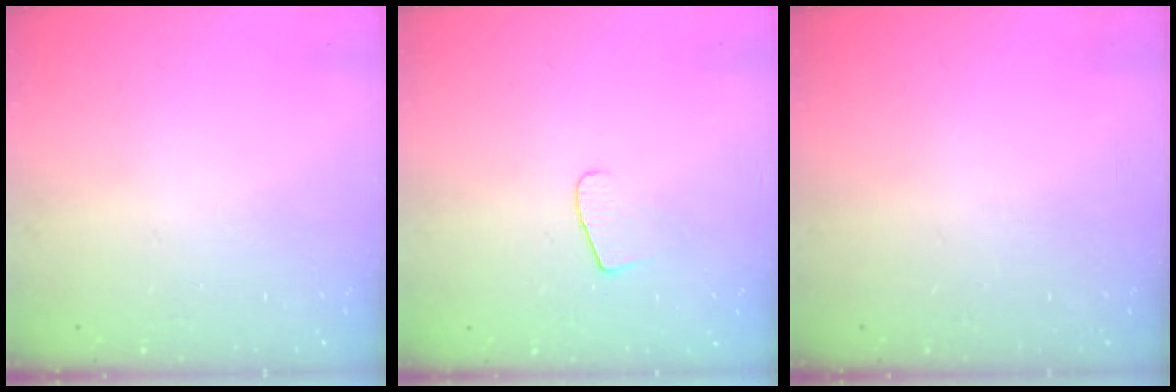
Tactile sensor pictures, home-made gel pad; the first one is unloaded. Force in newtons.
{"total": 5.5, "press": 5.5, "slide": 0.5}
{"total": 0.0}